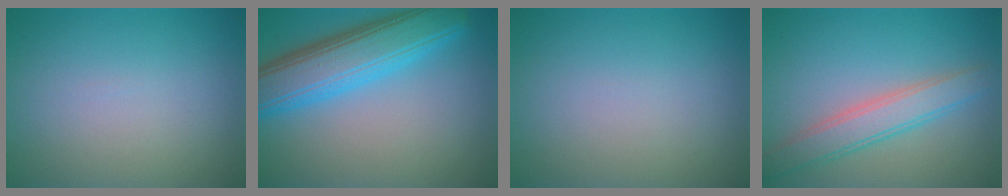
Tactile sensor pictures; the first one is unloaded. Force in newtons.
{"total": 8.1, "press": 8.1, "slide": 0.2}
{"total": 0.0}
{"total": 3.8, "press": 3.8, "slide": 0.2}